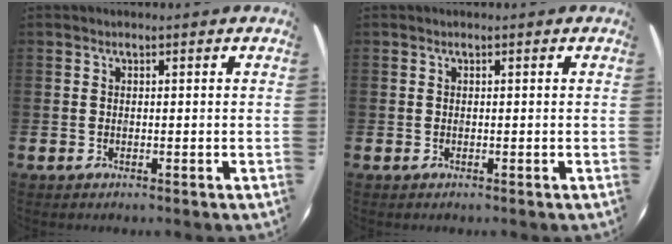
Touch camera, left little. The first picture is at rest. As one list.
[{"total": 0.0}]